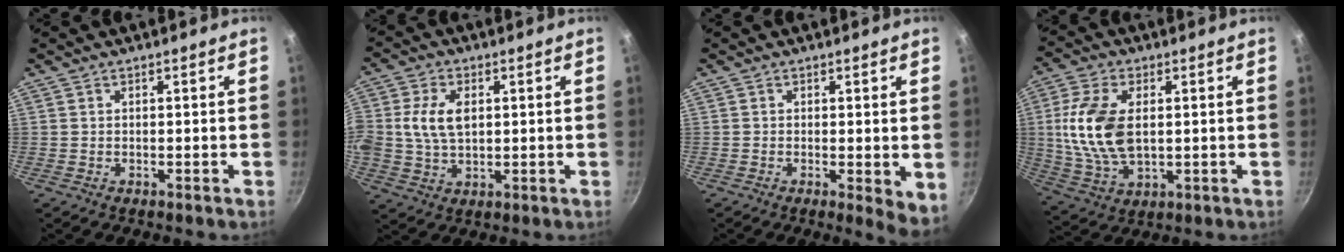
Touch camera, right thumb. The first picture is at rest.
{"total": 8.5, "force": [1.3, 5.5, 6.4], "torque": [-0.116, 0.003, 0.021]}
{"total": 4.7, "force": [-0.3, 1.5, 4.4], "torque": [-0.056, -0.013, -0.004]}
{"total": 14.0, "force": [1.5, 8.0, 11.4], "torque": [-0.220, -0.004, 0.031]}